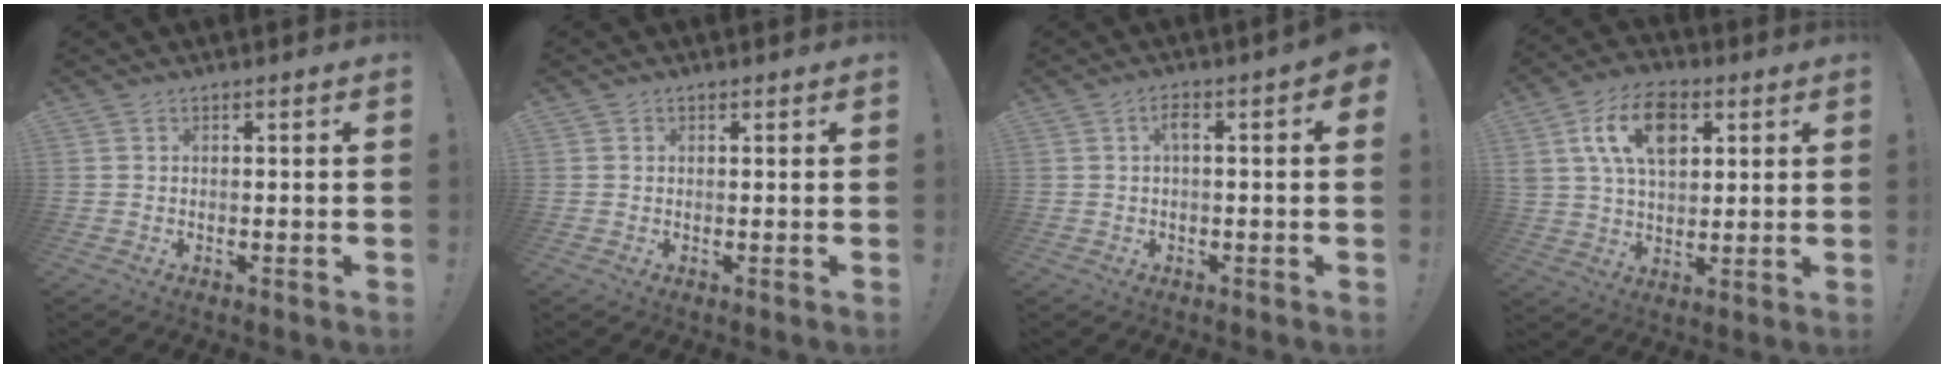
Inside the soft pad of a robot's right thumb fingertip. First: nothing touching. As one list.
[{"total": 0.6, "force": [0.4, 0.5, 0.0], "torque": [0.006, -0.002, 0.007]}, {"total": 3.6, "force": [0.0, 0.6, 3.6], "torque": [-0.073, 0.010, -0.002]}, {"total": 15.4, "force": [5.7, 10.2, 10.0], "torque": [-0.156, -0.001, 0.107]}]